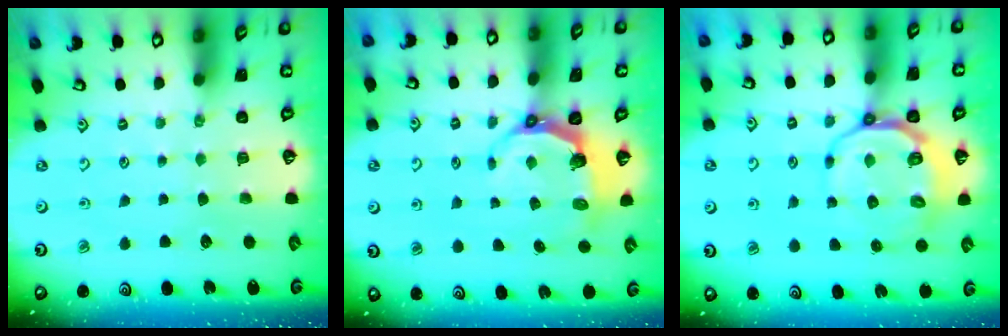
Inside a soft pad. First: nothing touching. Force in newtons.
{"total": 6.3, "press": 4.8, "slide": 4.1}
{"total": 9.9, "press": 9.4, "slide": 2.9}